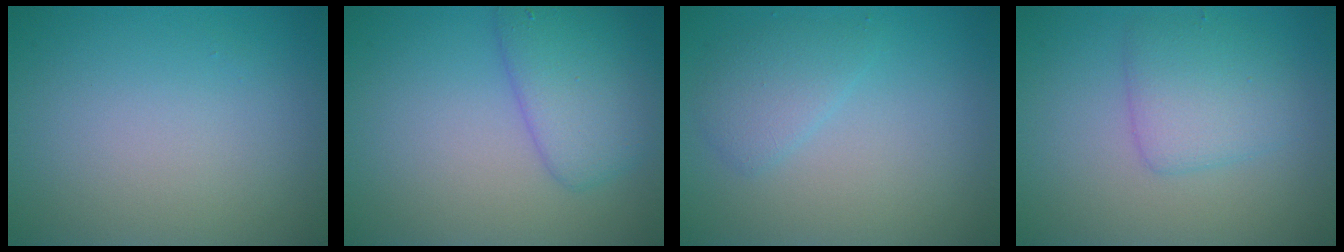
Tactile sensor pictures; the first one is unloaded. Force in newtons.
{"total": 4.2, "press": 4.2, "slide": 0.2}
{"total": 2.0, "press": 2.0, "slide": 0.1}
{"total": 3.3, "press": 3.3, "slide": 0.1}